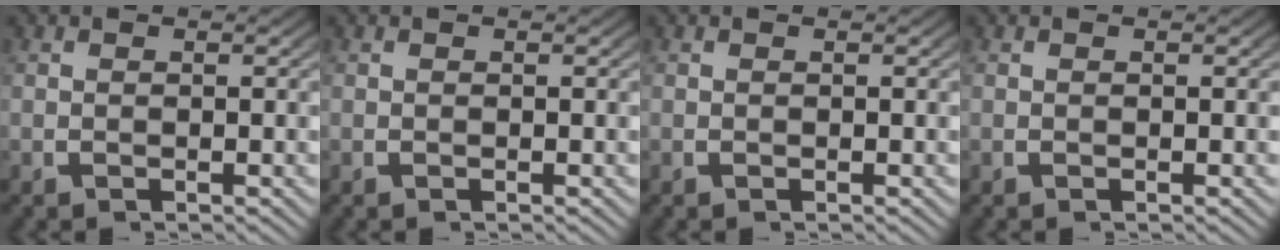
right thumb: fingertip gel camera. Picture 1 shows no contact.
{"total": 0.0}
{"total": 0.0}
{"total": 0.0}